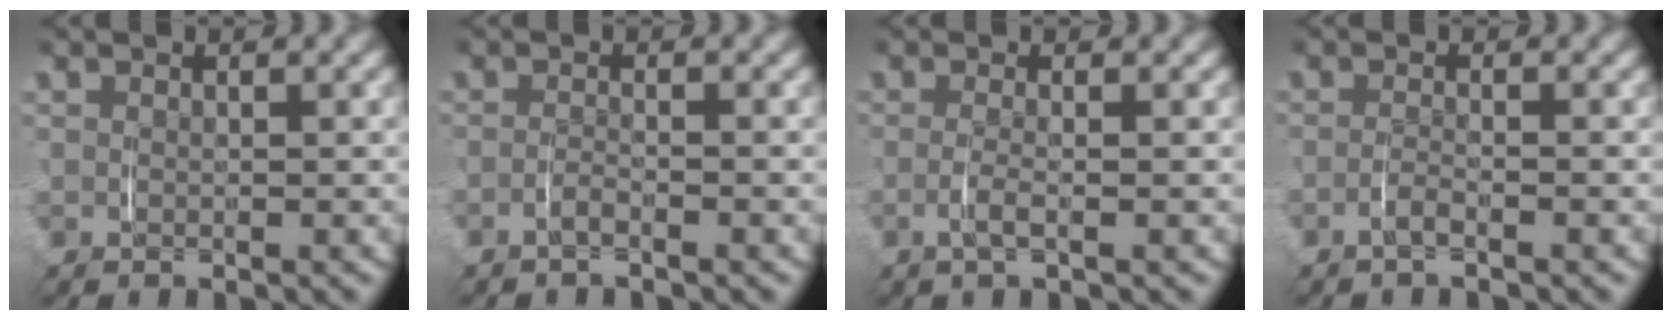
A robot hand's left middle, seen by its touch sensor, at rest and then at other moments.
{"total": 1.2, "force": [-1.2, -0.3, 0.3], "torque": [-0.008, -0.002, -0.024]}
{"total": 1.5, "force": [-0.7, -0.1, 1.3], "torque": [-0.032, -0.008, -0.013]}
{"total": 1.3, "force": [-1.1, -0.3, 0.5], "torque": [-0.012, -0.003, -0.023]}